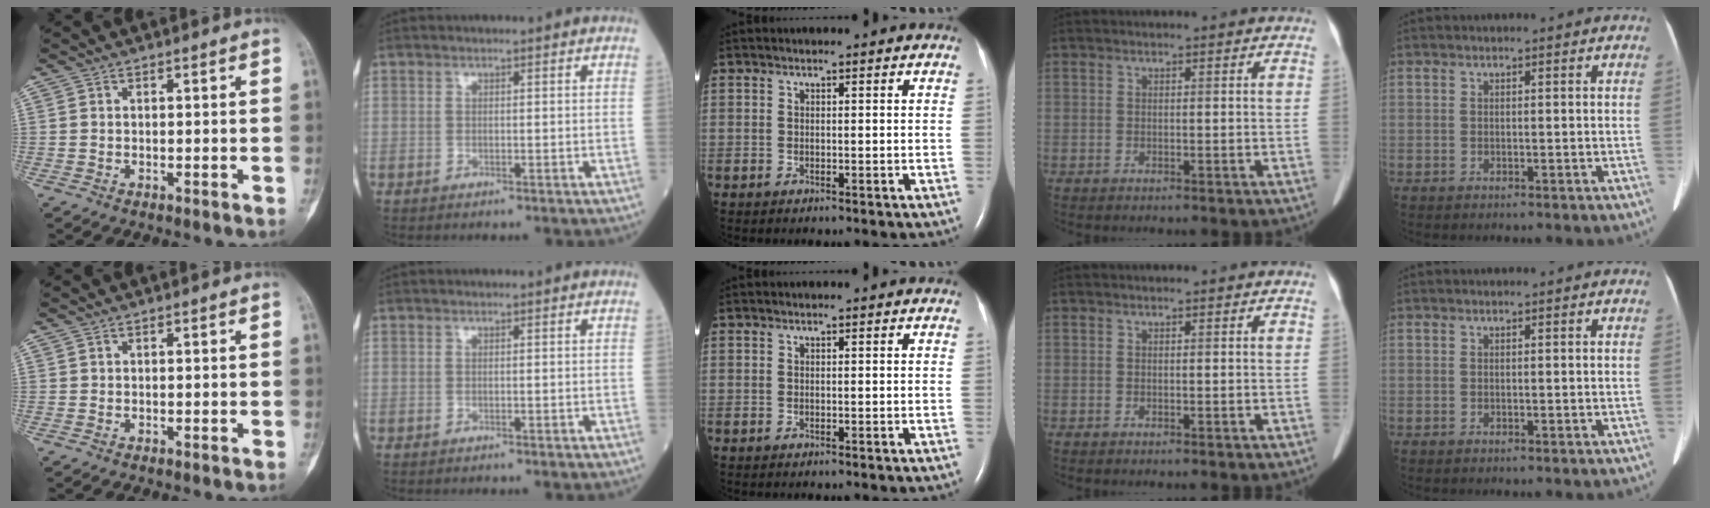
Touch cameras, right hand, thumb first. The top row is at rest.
{}